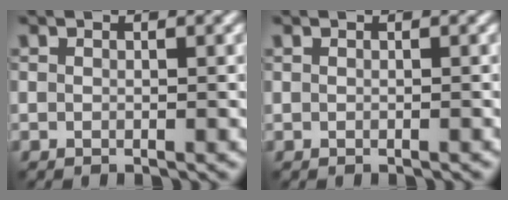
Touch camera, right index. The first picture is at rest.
{"total": 0.0}